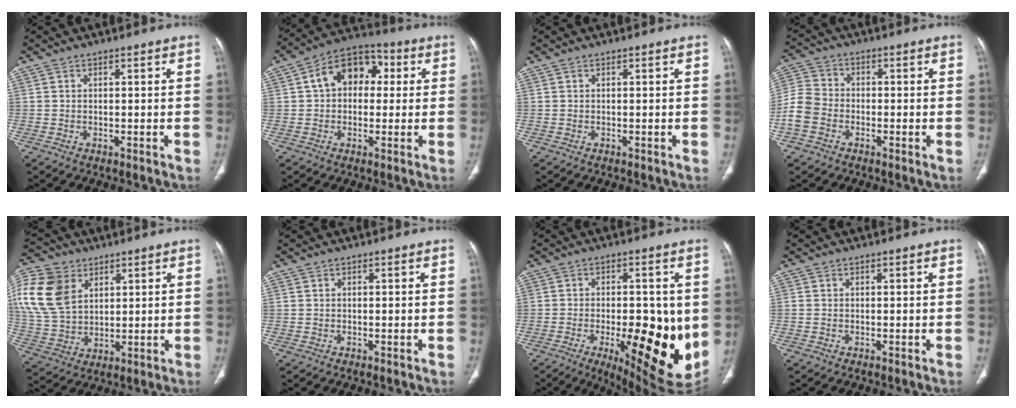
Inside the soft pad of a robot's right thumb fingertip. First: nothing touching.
{"total": 11.8, "force": [2.2, 8.4, 8.0], "torque": [-0.093, 0.030, 0.023]}
{"total": 0.0}
{"total": 7.4, "force": [-2.5, 5.9, 3.7], "torque": [-0.076, 0.018, -0.056]}
{"total": 17.2, "force": [6.0, 12.3, 10.4], "torque": [-0.221, -0.010, 0.123]}
{"total": 0.0}
{"total": 19.4, "force": [-3.3, 7.4, 17.6], "torque": [-0.207, -0.022, -0.022]}
{"total": 0.0}